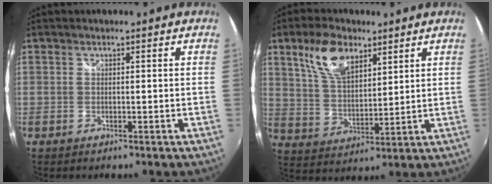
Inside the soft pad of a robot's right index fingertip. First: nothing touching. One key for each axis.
{"total": 10.8, "fx": 6.2, "fy": 5.3, "fz": 7.1, "tx": -0.136, "ty": 0.017, "tz": 0.125}